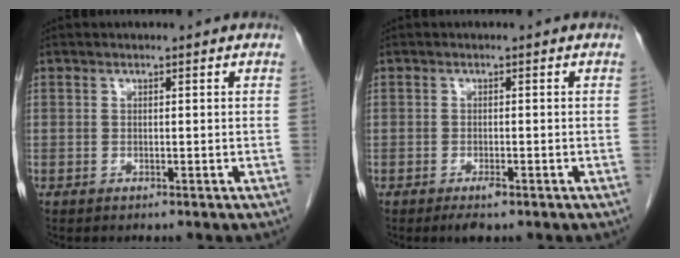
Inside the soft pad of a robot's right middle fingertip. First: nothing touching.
{"total": 2.0, "force": [-1.2, 0.5, 1.5], "torque": [-0.025, -0.002, -0.018]}